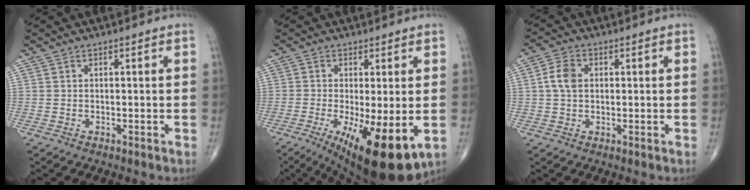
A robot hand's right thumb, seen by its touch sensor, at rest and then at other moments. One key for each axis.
{"total": 14.9, "fx": -4.3, "fy": 4.5, "fz": 13.6, "tx": -0.198, "ty": -0.024, "tz": -0.054}
{"total": 4.5, "fx": 0.6, "fy": 3.1, "fz": 3.3, "tx": -0.068, "ty": 0.006, "tz": 0.007}